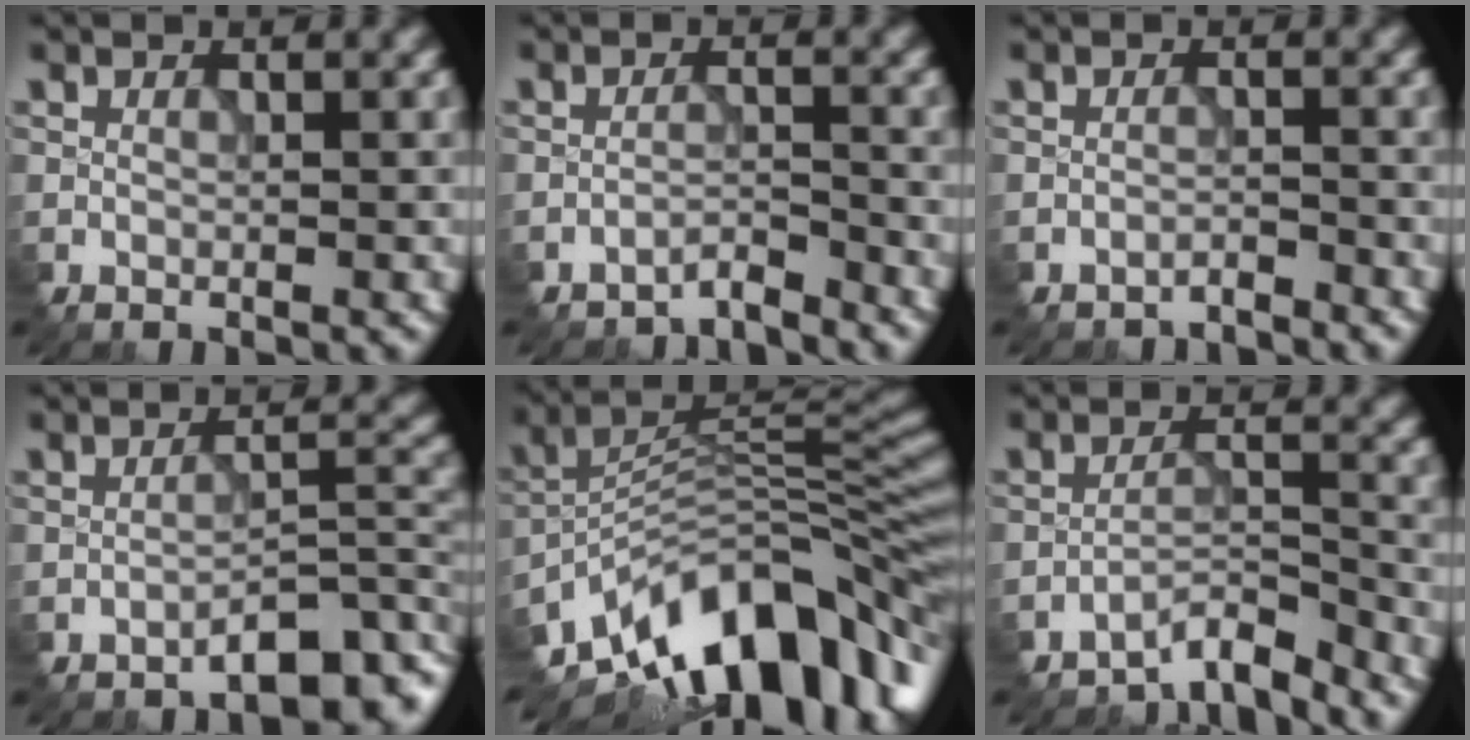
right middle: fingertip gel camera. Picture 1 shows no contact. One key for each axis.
{"total": 2.4, "fx": -2.4, "fy": 0.0, "fz": -0.1, "tx": 0.006, "ty": 0.007, "tz": -0.046}
{"total": 1.8, "fx": -1.8, "fy": -0.1, "fz": -0.2, "tx": 0.005, "ty": 0.001, "tz": -0.036}
{"total": 4.9, "fx": -3.8, "fy": 1.4, "fz": 2.7, "tx": -0.036, "ty": 0.014, "tz": -0.055}
{"total": 14.3, "fx": -8.5, "fy": 6.2, "fz": 9.7, "tx": -0.169, "ty": 0.019, "tz": -0.150}
{"total": 4.0, "fx": -4.0, "fy": 0.2, "fz": 0.7, "tx": -0.012, "ty": 0.008, "tz": -0.073}